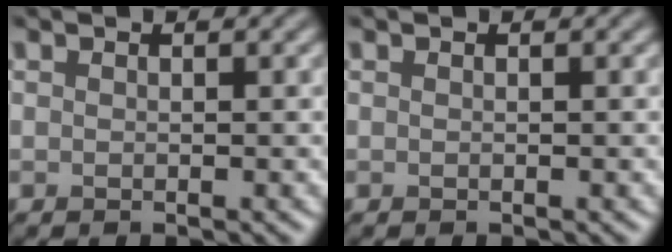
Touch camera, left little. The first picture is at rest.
{"total": 0.0}